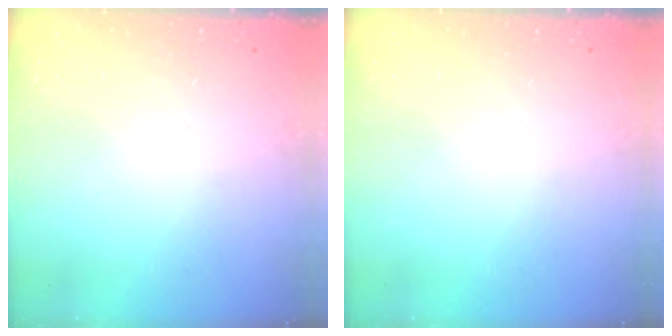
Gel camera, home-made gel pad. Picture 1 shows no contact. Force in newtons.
{"total": 0.0}